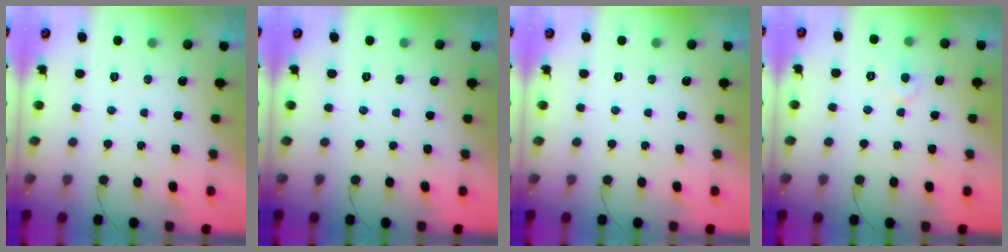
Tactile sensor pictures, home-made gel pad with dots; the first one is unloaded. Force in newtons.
{"total": 0.0}
{"total": 0.0}
{"total": 4.4, "press": 4.4, "slide": 0.1}